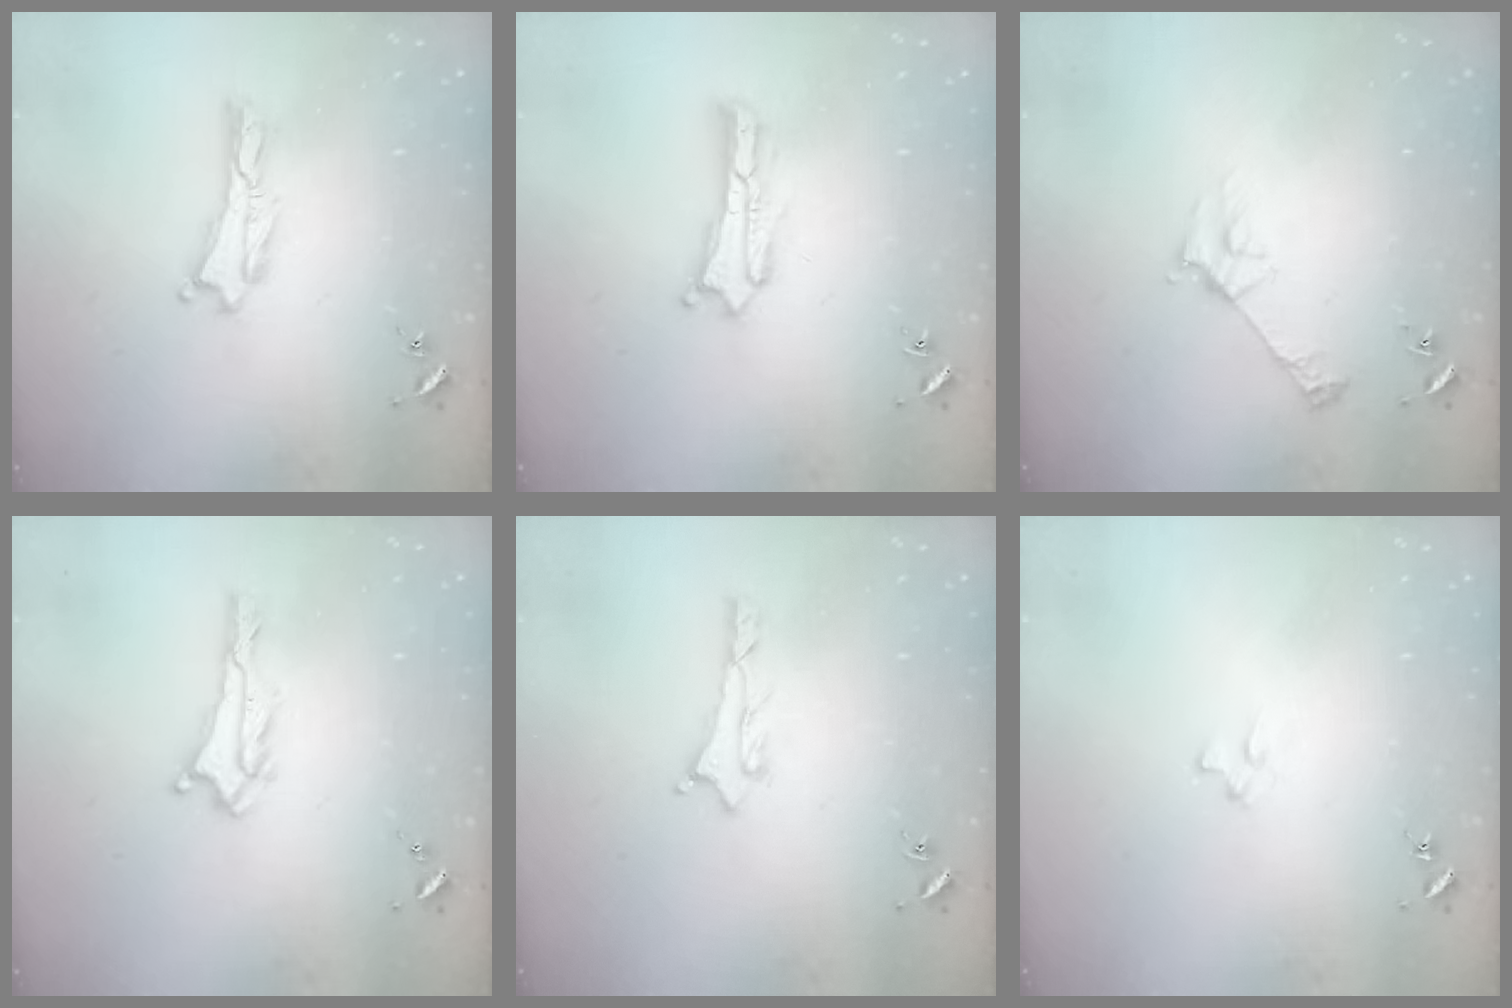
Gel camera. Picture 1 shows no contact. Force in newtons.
{"total": 1.2, "press": 1.2, "slide": 0.2}
{"total": 2.8, "press": 2.8, "slide": 0.3}
{"total": 0.6, "press": 0.6, "slide": 0.1}
{"total": 0.9, "press": 0.8, "slide": 0.1}
{"total": 1.9, "press": 1.9, "slide": 0.2}